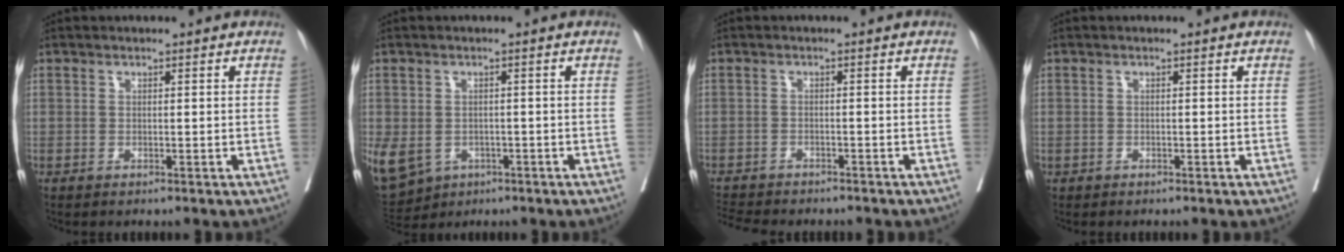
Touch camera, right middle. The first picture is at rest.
{"total": 18.6, "force": [-7.2, 15.2, 8.0], "torque": [-0.265, -0.016, -0.094]}
{"total": 6.9, "force": [-6.4, 1.3, 2.1], "torque": [-0.033, -0.004, -0.097]}
{"total": 0.0}